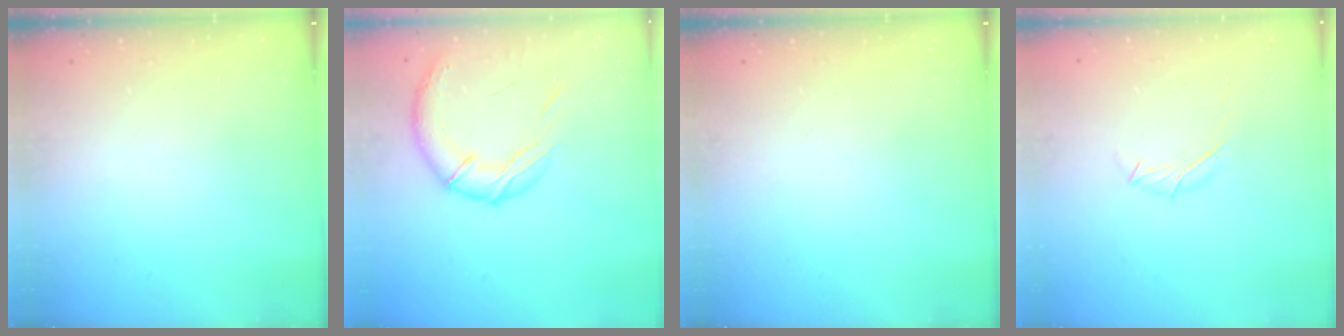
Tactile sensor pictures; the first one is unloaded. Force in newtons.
{"total": 14.9, "press": 14.7, "slide": 2.3}
{"total": 0.0}
{"total": 6.0, "press": 5.9, "slide": 1.0}